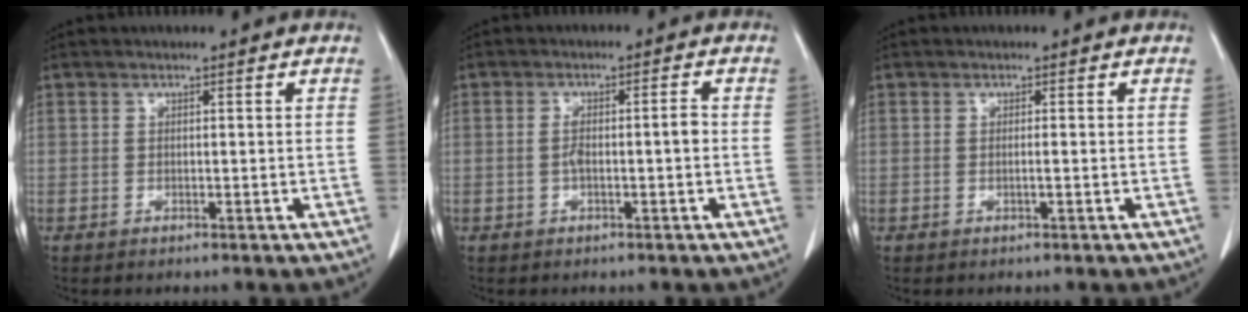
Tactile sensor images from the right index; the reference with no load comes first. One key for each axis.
{"total": 3.3, "fx": -0.6, "fy": 0.6, "fz": 3.2, "tx": -0.060, "ty": 0.007, "tz": -0.008}
{"total": 0.7, "fx": -0.2, "fy": -0.2, "fz": 0.6, "tx": -0.010, "ty": 0.000, "tz": -0.003}